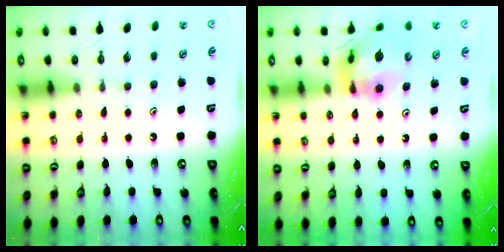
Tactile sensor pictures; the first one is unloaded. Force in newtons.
{"total": 12.7, "press": 12.6, "slide": 1.3}